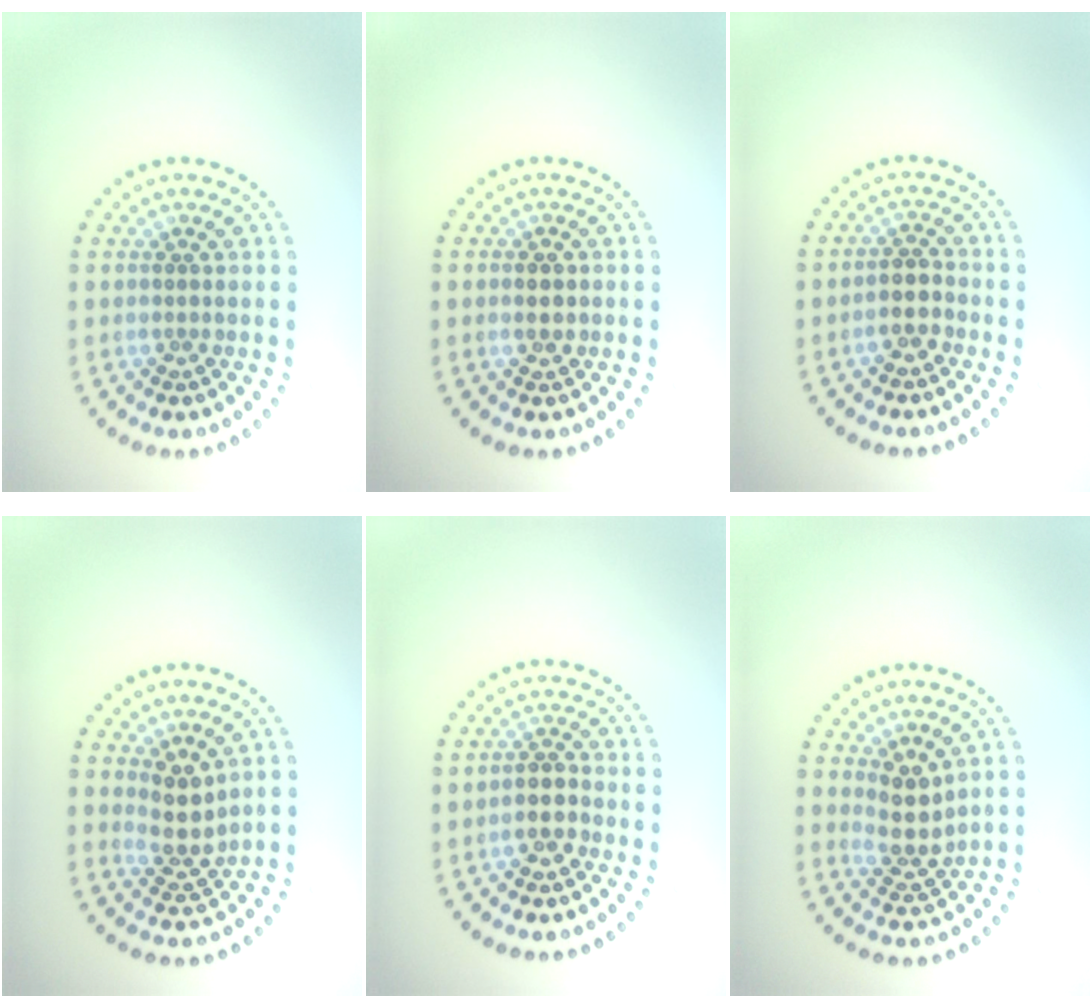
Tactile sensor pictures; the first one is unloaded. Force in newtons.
{"total": 2.1, "press": 2.0, "slide": 0.2}
{"total": 2.1, "press": 1.9, "slide": 0.9}
{"total": 2.7, "press": 2.3, "slide": 1.6}
{"total": 2.1, "press": 1.9, "slide": 0.9}
{"total": 2.8, "press": 2.3, "slide": 1.6}